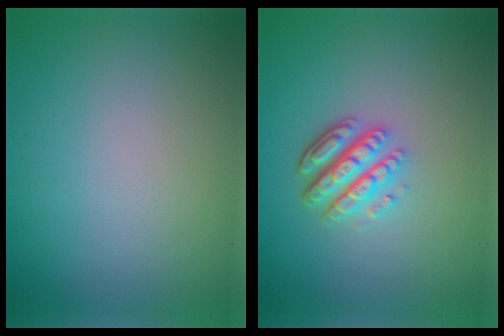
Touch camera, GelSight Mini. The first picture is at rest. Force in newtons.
{"total": 4.6, "press": 3.4, "slide": 3.2}